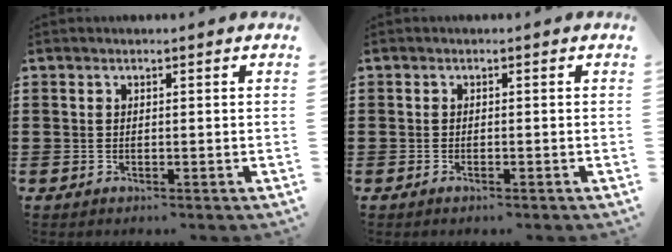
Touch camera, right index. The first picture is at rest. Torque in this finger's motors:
{"motor_torque": [0.25, 0.81, 0.03, -0.01]}